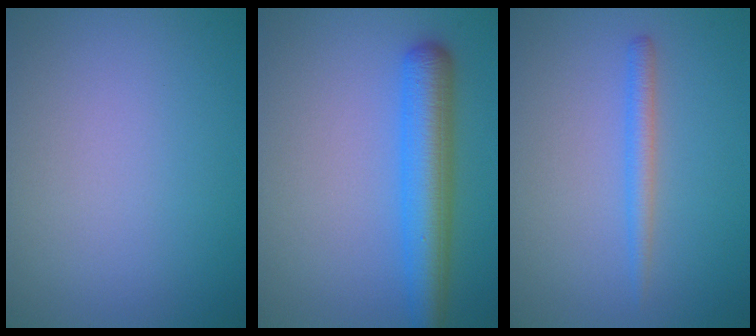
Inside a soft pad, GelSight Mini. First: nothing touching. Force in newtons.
{"total": 5.3, "press": 5.3, "slide": 0.2}
{"total": 1.7, "press": 1.7, "slide": 0.2}